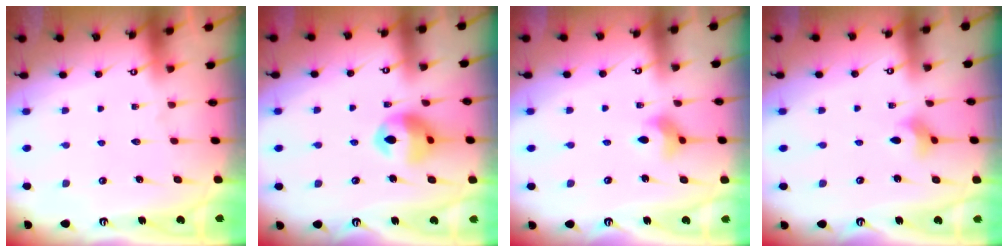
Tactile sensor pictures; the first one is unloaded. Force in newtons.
{"total": 12.2, "press": 12.1, "slide": 1.6}
{"total": 6.5, "press": 6.5, "slide": 0.5}
{"total": 2.9, "press": 2.9, "slide": 0.4}